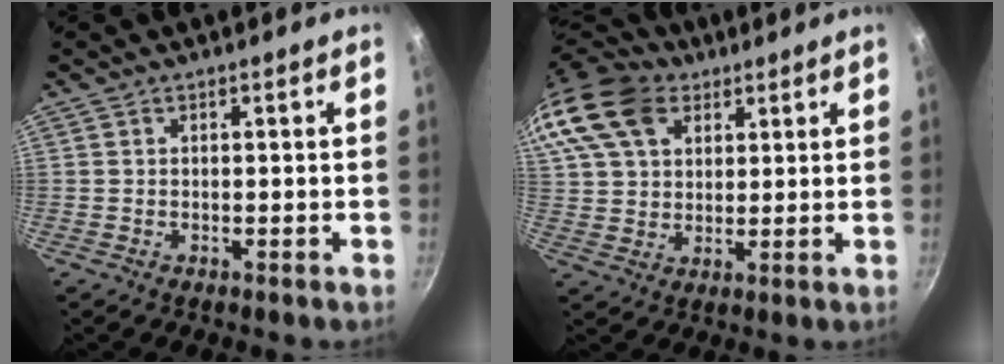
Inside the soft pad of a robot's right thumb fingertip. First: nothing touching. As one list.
[{"total": 19.1, "force": [9.7, 13.1, 10.1], "torque": [-0.214, 0.018, 0.177]}]